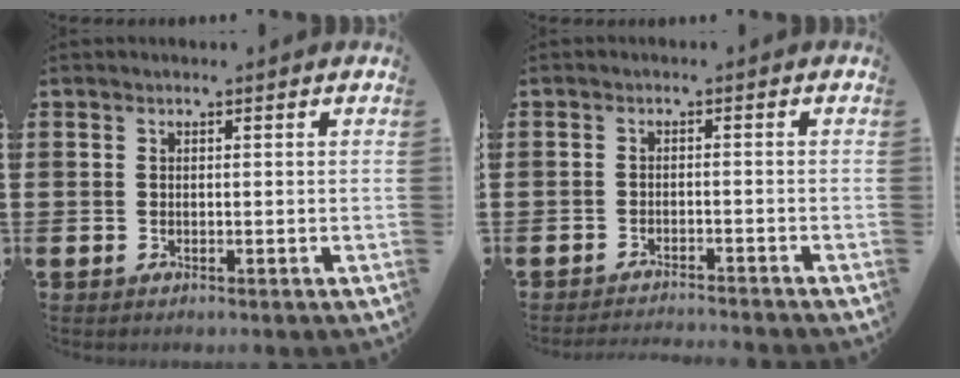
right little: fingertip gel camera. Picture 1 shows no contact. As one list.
[{"total": 1.6, "force": [-1.6, -0.3, 0.1], "torque": [-0.001, 0.004, -0.032]}]